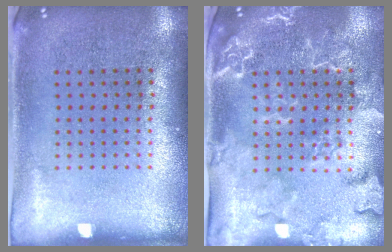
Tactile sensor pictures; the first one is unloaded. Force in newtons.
{"total": 2.6, "press": 2.4, "slide": 0.9}